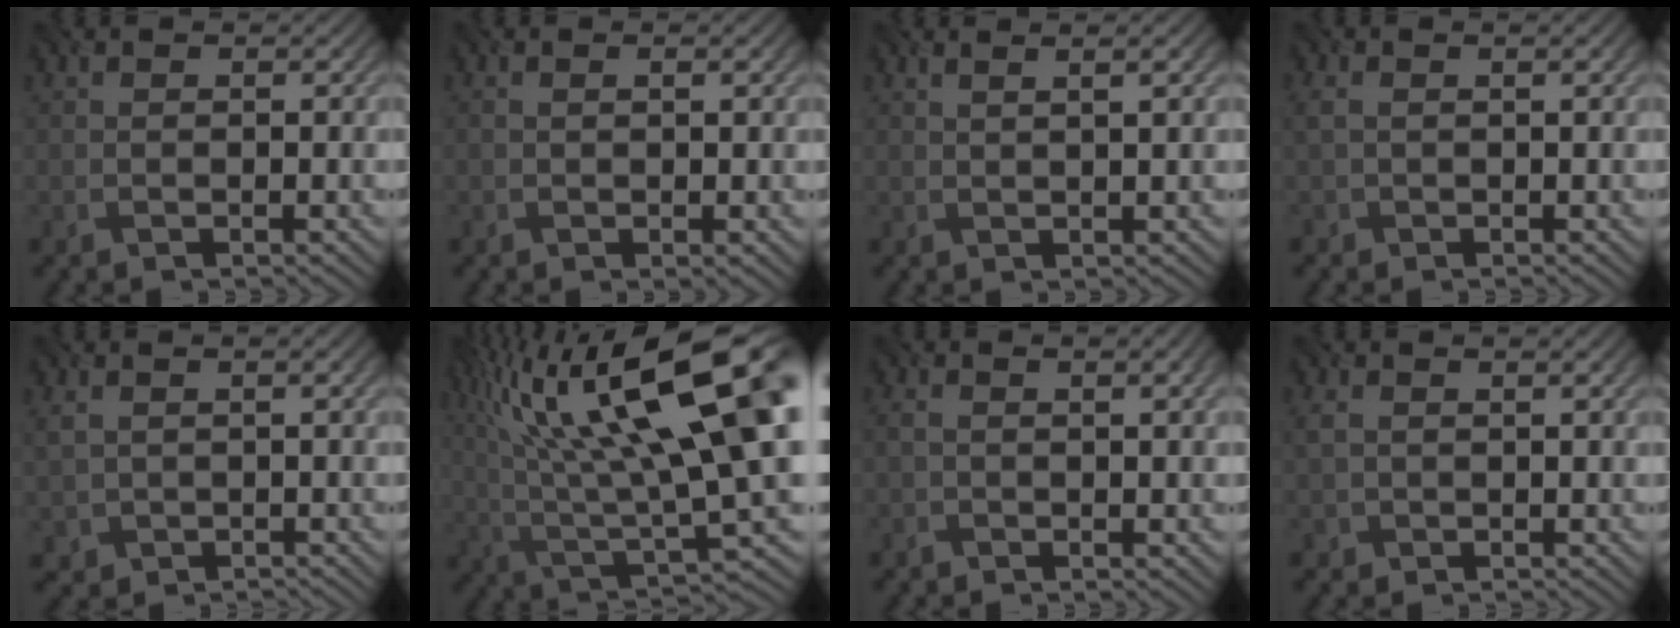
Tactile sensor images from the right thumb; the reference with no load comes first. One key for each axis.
{"total": 1.4, "fx": 0.3, "fy": 0.1, "fz": 1.4, "tx": -0.023, "ty": 0.004, "tz": 0.006}
{"total": 2.7, "fx": 1.4, "fy": 0.5, "fz": 2.3, "tx": -0.028, "ty": 0.008, "tz": 0.016}
{"total": 2.0, "fx": 0.6, "fy": 1.0, "fz": 1.6, "tx": -0.040, "ty": 0.005, "tz": 0.008}
{"total": 3.9, "fx": 0.1, "fy": 2.8, "fz": 2.7, "tx": -0.068, "ty": -0.009, "tz": 0.004}
{"total": 20.6, "fx": 7.2, "fy": 6.2, "fz": 18.2, "tx": -0.330, "ty": 0.034, "tz": 0.132}
{"total": 2.9, "fx": 0.0, "fy": 1.1, "fz": 2.7, "tx": -0.053, "ty": 0.002, "tz": 0.001}
{"total": 2.4, "fx": 0.3, "fy": 1.7, "fz": 1.7, "tx": -0.044, "ty": 0.002, "tz": 0.003}